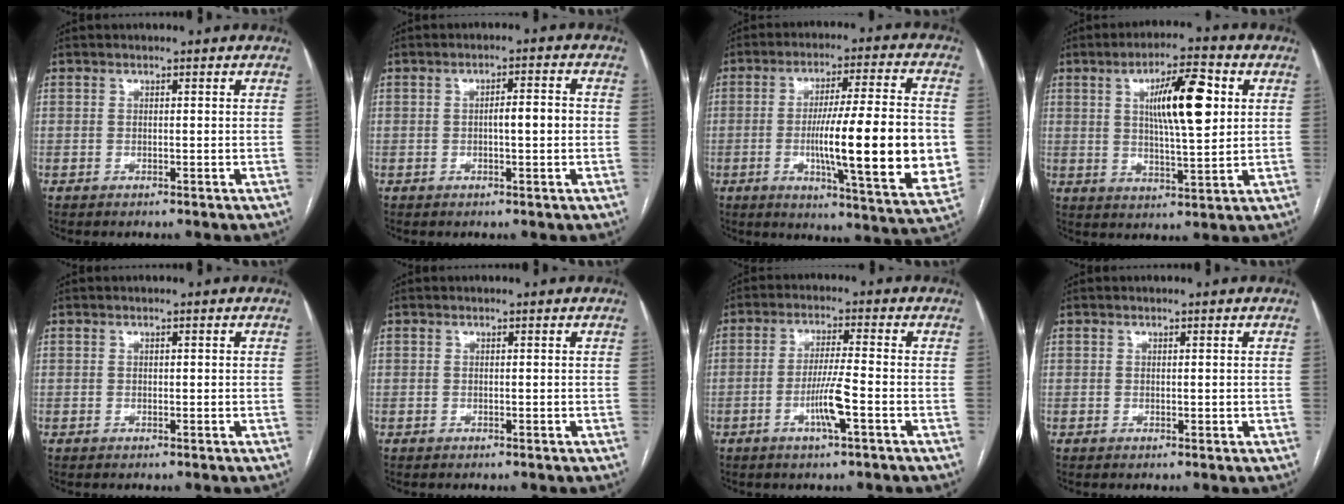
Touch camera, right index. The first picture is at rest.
{"total": 4.0, "force": [-0.2, 0.7, 3.9], "torque": [-0.061, 0.009, -0.003]}
{"total": 20.4, "force": [-2.2, 1.5, 20.2], "torque": [-0.270, -0.006, -0.030]}
{"total": 11.7, "force": [3.1, 2.3, 11.1], "torque": [-0.183, 0.007, 0.051]}
{"total": 0.5, "force": [0.1, 0.3, 0.4], "torque": [-0.004, 0.002, 0.003]}
{"total": 0.0}
{"total": 6.1, "force": [-2.3, -0.2, 5.7], "torque": [-0.108, -0.006, -0.043]}
{"total": 0.8, "force": [0.2, 0.4, 0.7], "torque": [-0.010, -0.003, 0.005]}